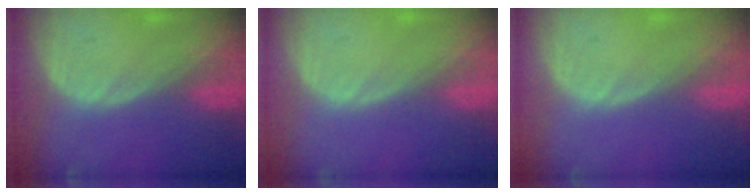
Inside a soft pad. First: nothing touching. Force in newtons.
{"total": 0.0}
{"total": 0.0}